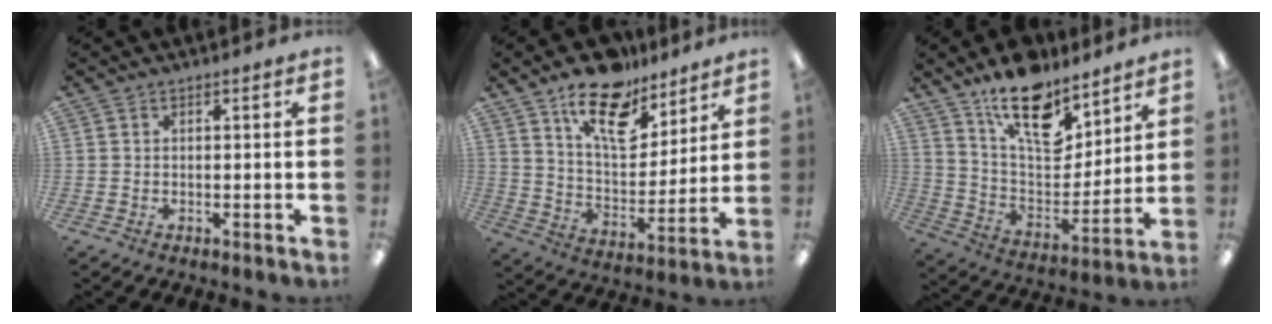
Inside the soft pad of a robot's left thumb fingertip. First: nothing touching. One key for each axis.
{"total": 17.3, "fx": 12.1, "fy": 8.4, "fz": 9.2, "tx": -0.142, "ty": -0.067, "tz": 0.210}
{"total": 17.9, "fx": 12.6, "fy": 8.5, "fz": 9.5, "tx": -0.155, "ty": -0.082, "tz": 0.224}